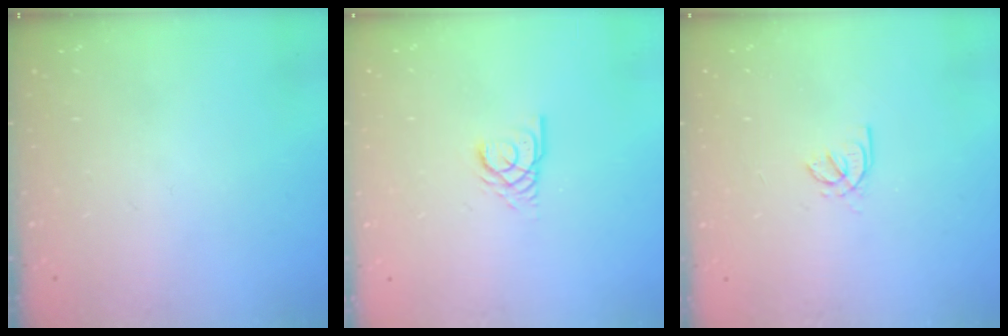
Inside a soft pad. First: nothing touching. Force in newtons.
{"total": 2.9, "press": 2.9, "slide": 0.1}
{"total": 2.1, "press": 2.1, "slide": 0.6}